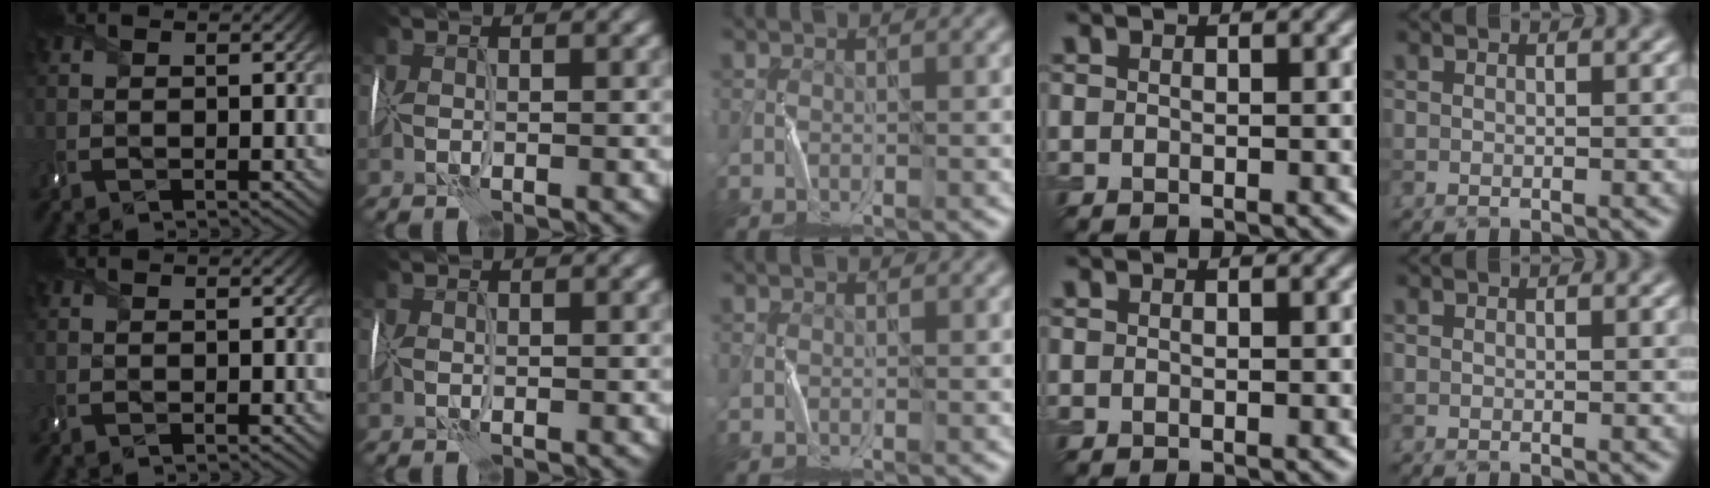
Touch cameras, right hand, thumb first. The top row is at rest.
{}